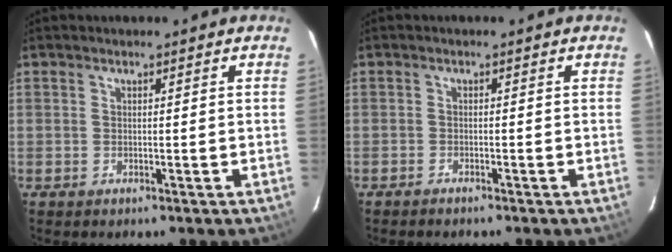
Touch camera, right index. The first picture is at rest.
{"total": 1.2, "force": [-1.2, -0.1, 0.2], "torque": [-0.016, 0.000, -0.023]}